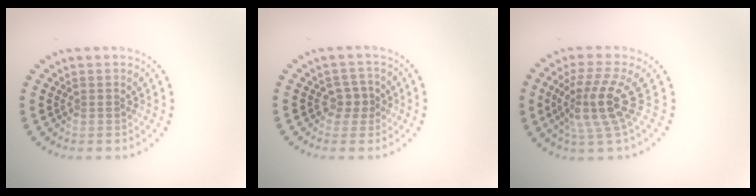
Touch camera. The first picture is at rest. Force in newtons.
{"total": 1.8, "press": 1.6, "slide": 0.8}
{"total": 4.4, "press": 3.3, "slide": 3.0}